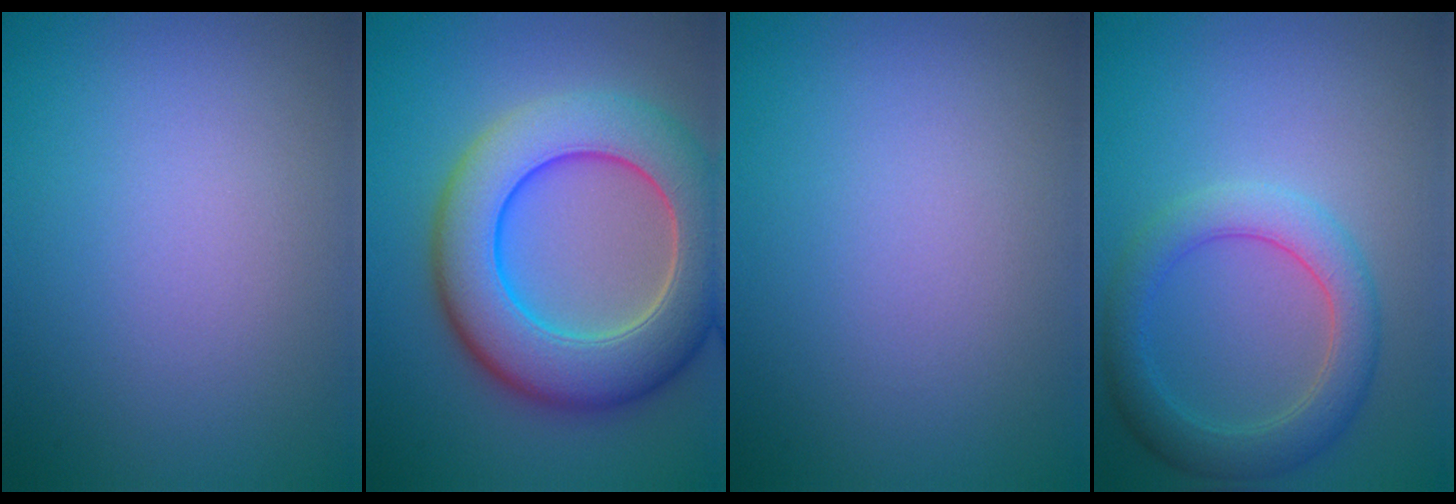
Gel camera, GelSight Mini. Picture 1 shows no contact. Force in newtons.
{"total": 10.8, "press": 10.8, "slide": 0.7}
{"total": 0.0}
{"total": 4.2, "press": 4.2, "slide": 0.3}